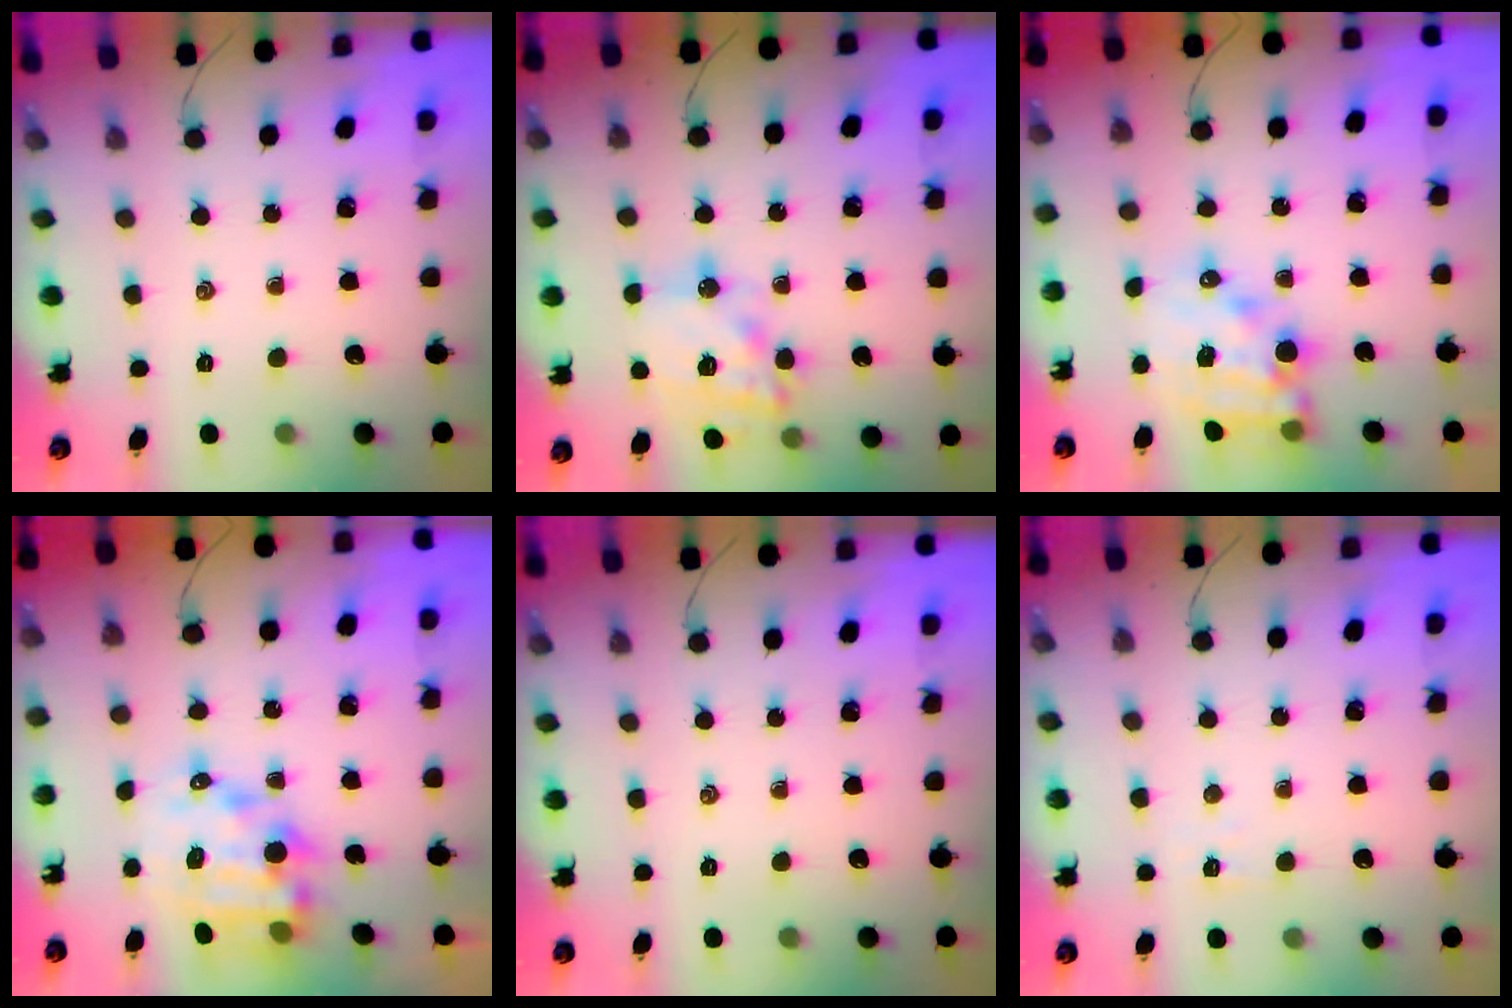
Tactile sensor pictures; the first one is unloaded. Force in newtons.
{"total": 18.3, "press": 17.9, "slide": 3.8}
{"total": 12.0, "press": 11.5, "slide": 3.3}
{"total": 11.6, "press": 11.2, "slide": 3.3}
{"total": 0.0}
{"total": 2.3, "press": 2.1, "slide": 0.8}